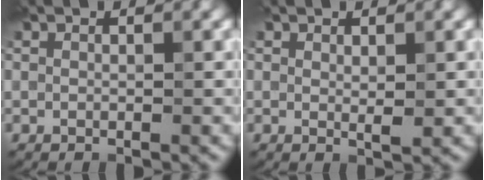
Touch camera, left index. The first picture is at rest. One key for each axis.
{"total": 1.1, "fx": 0.5, "fy": 0.2, "fz": 0.9, "tx": -0.020, "ty": -0.002, "tz": 0.008}